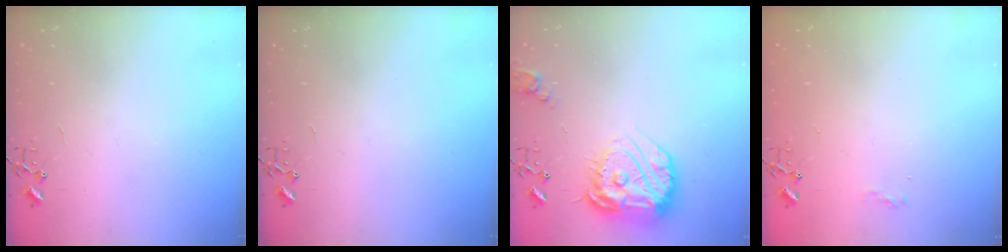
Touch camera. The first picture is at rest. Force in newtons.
{"total": 0.0}
{"total": 19.8, "press": 19.7, "slide": 2.0}
{"total": 5.9, "press": 5.9, "slide": 0.8}